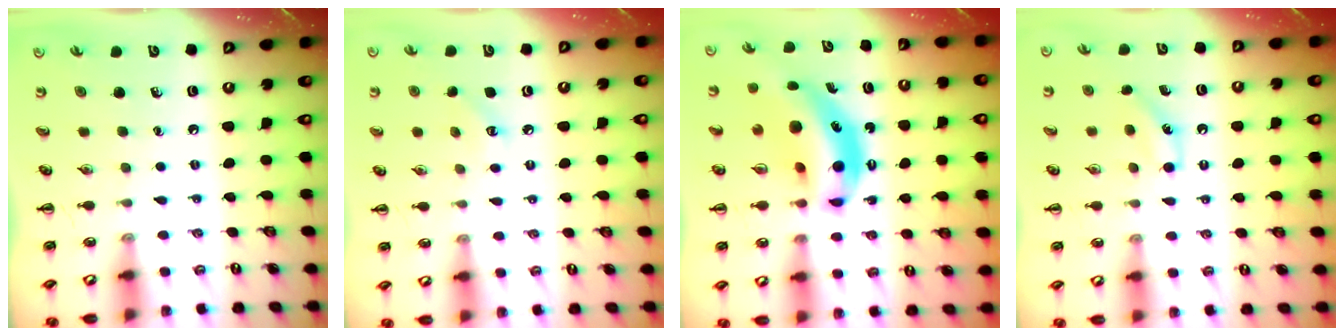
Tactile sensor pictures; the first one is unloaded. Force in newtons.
{"total": 4.7, "press": 4.5, "slide": 1.2}
{"total": 13.1, "press": 12.7, "slide": 3.0}
{"total": 6.6, "press": 6.4, "slide": 1.6}